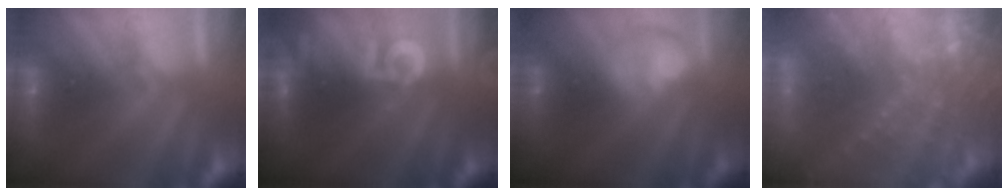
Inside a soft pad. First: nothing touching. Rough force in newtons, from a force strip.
{"total": 2.6}
{"total": 2.4}
{"total": 6.7}